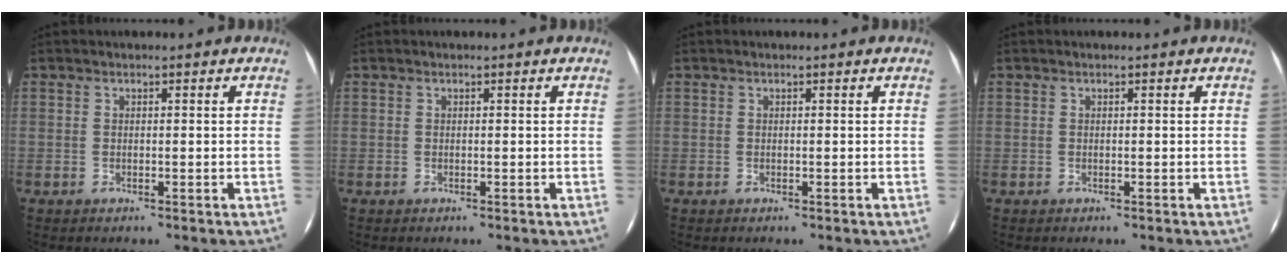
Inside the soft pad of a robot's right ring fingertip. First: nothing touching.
{"total": 0.0}
{"total": 0.0}
{"total": 0.0}